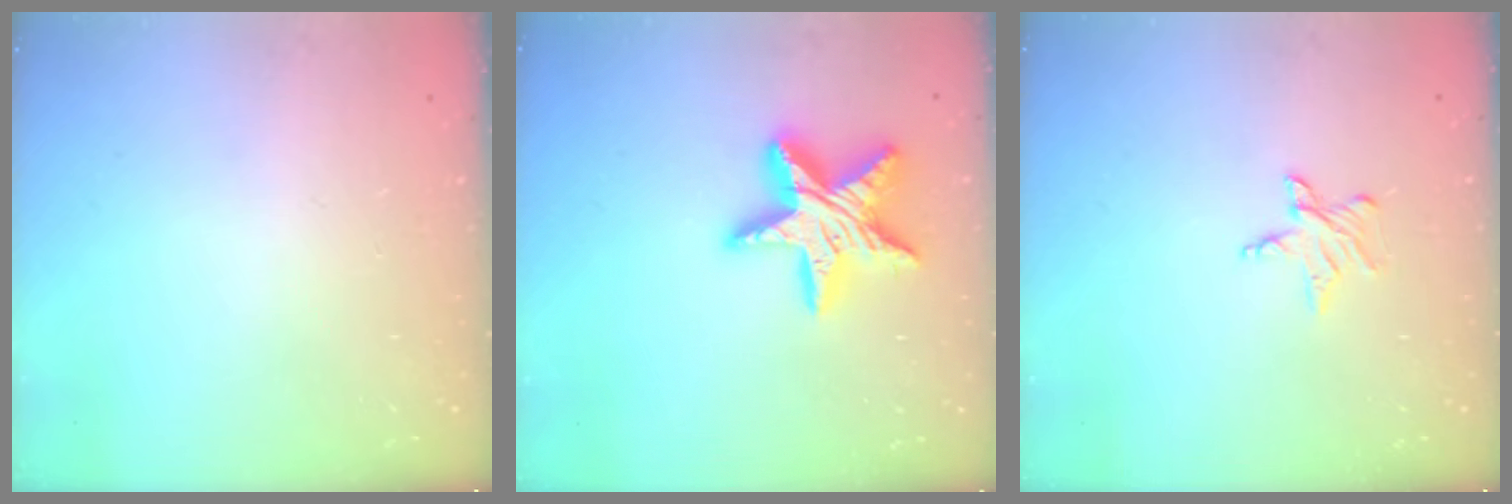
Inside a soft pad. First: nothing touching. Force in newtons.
{"total": 17.1, "press": 17.0, "slide": 1.5}
{"total": 4.1, "press": 4.1, "slide": 0.5}